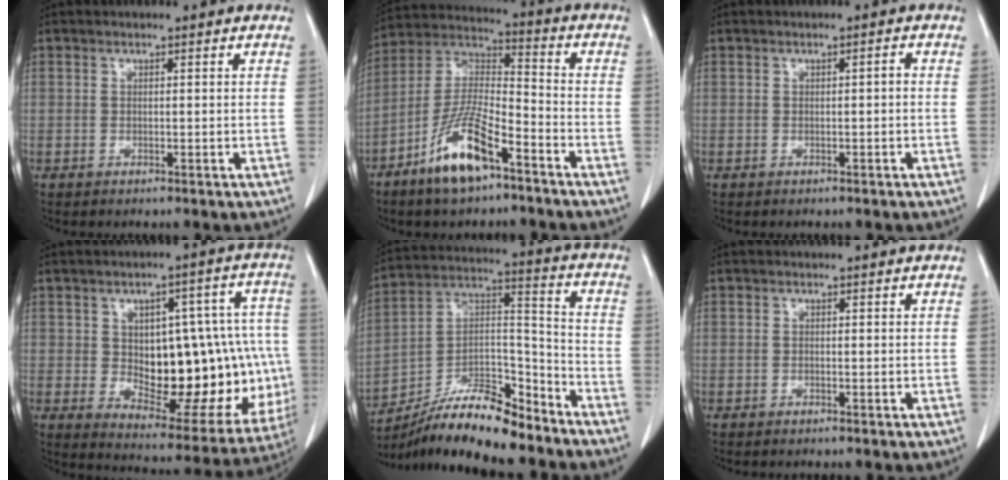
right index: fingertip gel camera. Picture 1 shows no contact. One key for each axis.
{"total": 12.7, "fx": -7.7, "fy": 3.2, "fz": 9.7, "tx": -0.202, "ty": -0.007, "tz": -0.143}
{"total": 0.7, "fx": -0.2, "fy": 0.1, "fz": 0.6, "tx": -0.011, "ty": 0.002, "tz": -0.003}
{"total": 23.3, "fx": -1.1, "fy": 10.3, "fz": 20.9, "tx": -0.227, "ty": 0.031, "tz": 0.019}
{"total": 15.8, "fx": -13.8, "fy": 3.1, "fz": 7.1, "tx": -0.121, "ty": 0.031, "tz": -0.241}
{"total": 0.0}